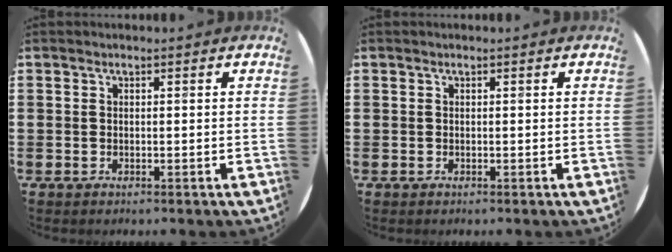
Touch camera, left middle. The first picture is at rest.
{"total": 0.0}